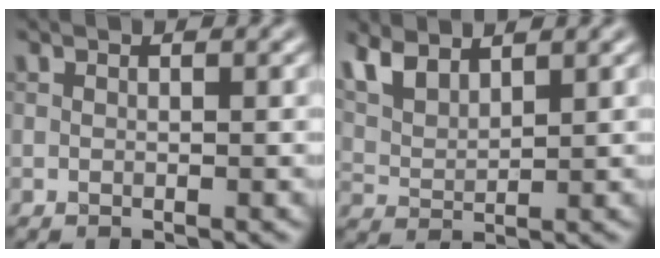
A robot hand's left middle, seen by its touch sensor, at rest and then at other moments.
{"total": 4.3, "force": [3.1, 1.8, 2.3], "torque": [-0.059, 0.006, 0.067]}